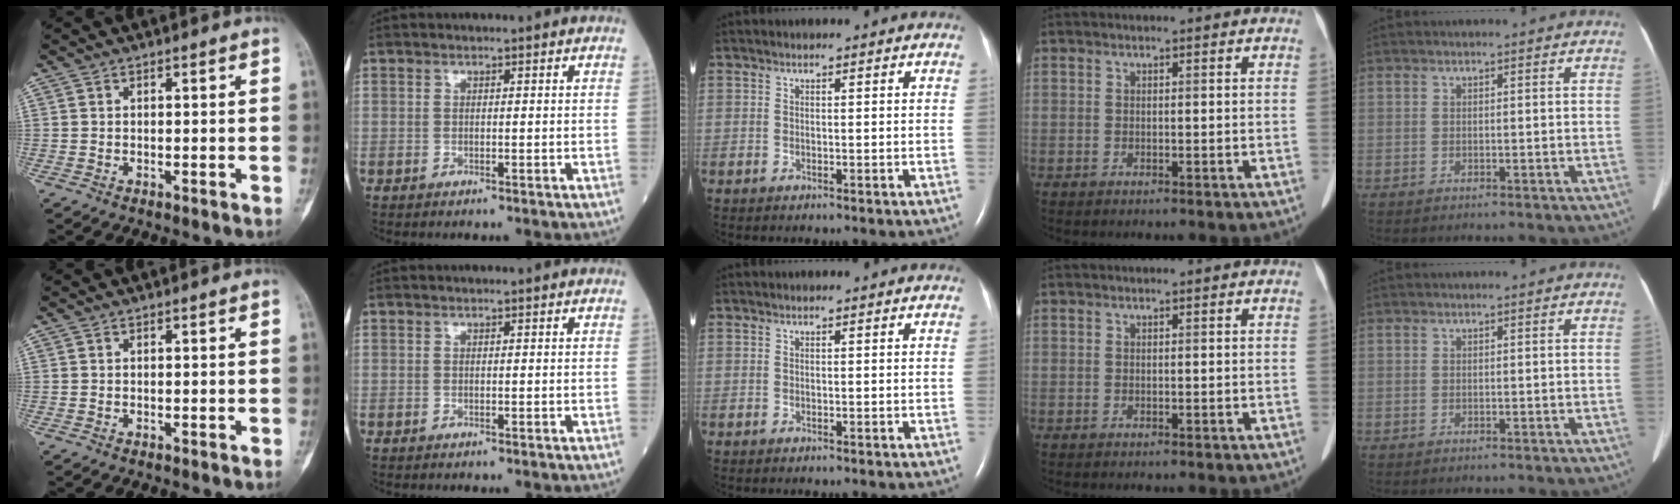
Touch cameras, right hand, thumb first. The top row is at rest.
{}